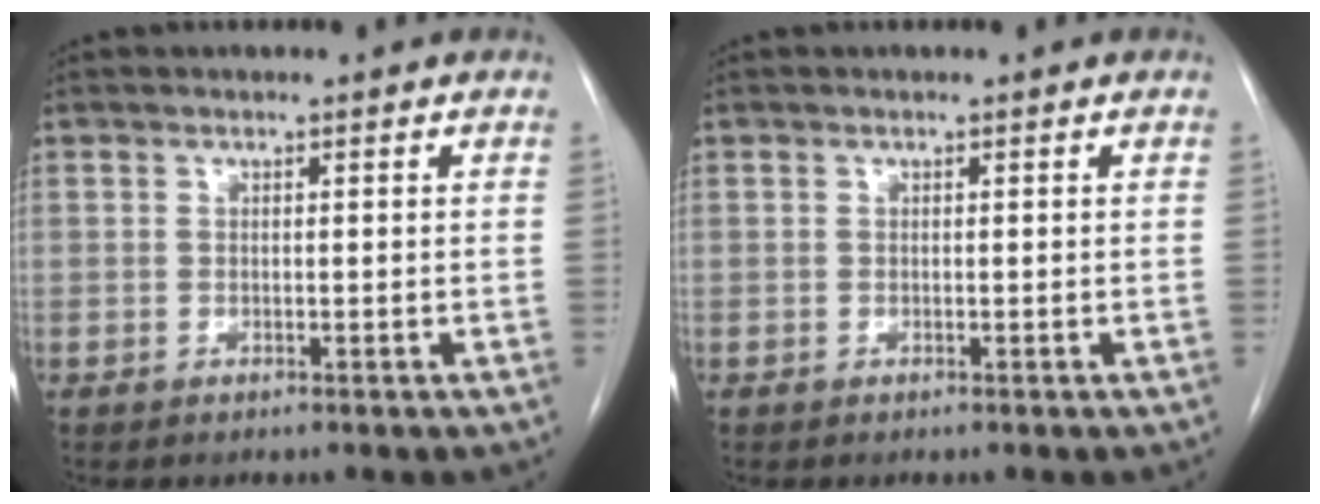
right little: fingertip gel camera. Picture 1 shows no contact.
{"total": 0.0}